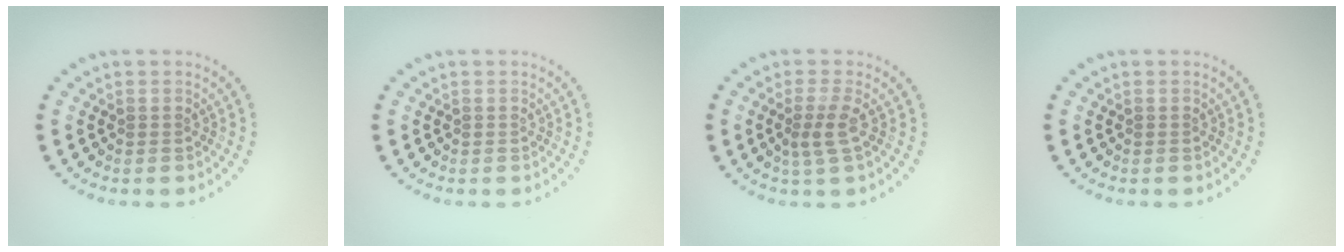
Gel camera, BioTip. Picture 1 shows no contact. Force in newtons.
{"total": 0.0}
{"total": 2.1, "press": 1.7, "slide": 1.2}
{"total": 0.0}